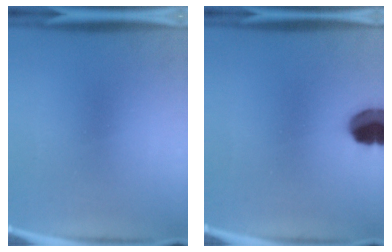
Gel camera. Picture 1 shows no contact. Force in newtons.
{"total": 9.2}